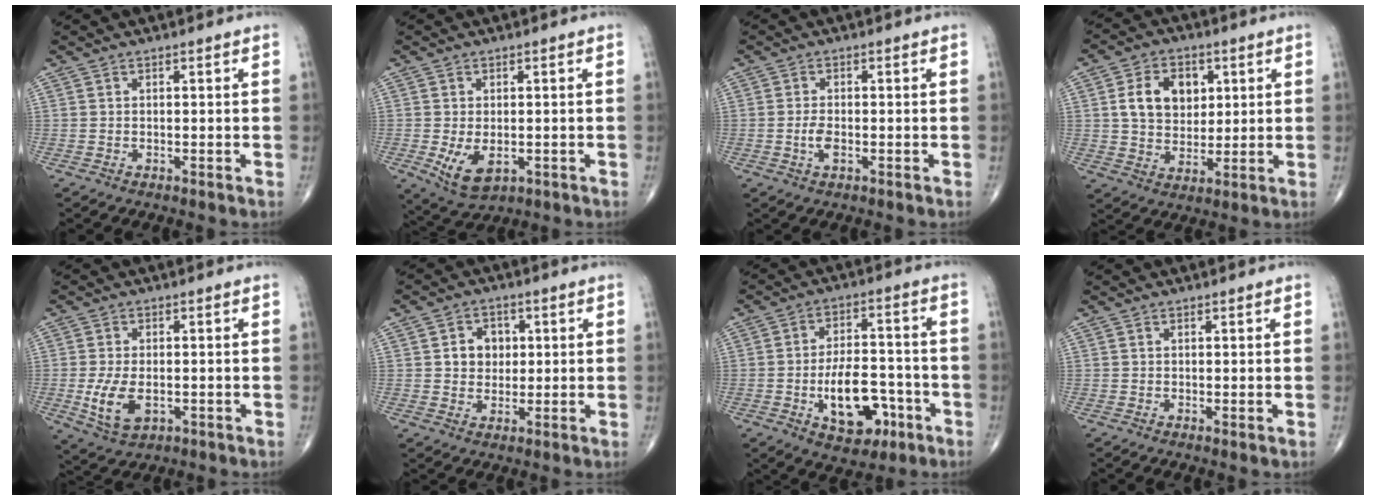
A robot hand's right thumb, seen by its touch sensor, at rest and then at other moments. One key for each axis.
{"total": 6.5, "fx": -1.4, "fy": 3.8, "fz": 5.1, "tx": -0.089, "ty": -0.014, "tz": -0.013}
{"total": 2.8, "fx": -0.7, "fy": 1.3, "fz": 2.3, "tx": -0.049, "ty": 0.002, "tz": -0.013}
{"total": 10.7, "fx": 2.8, "fy": 7.9, "fz": 6.7, "tx": -0.082, "ty": -0.007, "tz": 0.052}
{"total": 7.5, "fx": -1.5, "fy": 4.3, "fz": 6.0, "tx": -0.117, "ty": -0.007, "tz": -0.019}
{"total": 5.7, "fx": 1.0, "fy": 4.8, "fz": 2.9, "tx": -0.014, "ty": 0.001, "tz": 0.014}
{"total": 13.3, "fx": -4.6, "fy": 7.4, "fz": 10.0, "tx": -0.132, "ty": 0.030, "tz": -0.066}
{"total": 0.6, "fx": 0.0, "fy": 0.1, "fz": 0.6, "tx": -0.015, "ty": -0.005, "tz": 0.001}